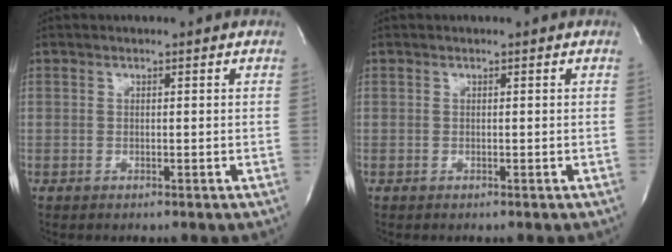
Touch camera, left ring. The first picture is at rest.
{"total": 0.0}